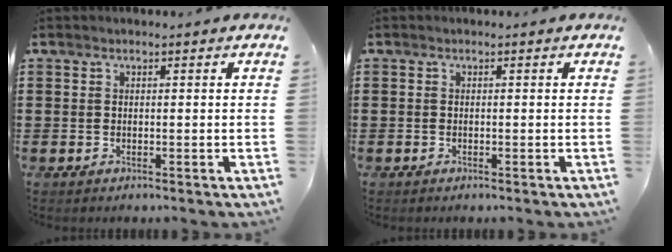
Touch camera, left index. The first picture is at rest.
{"total": 0.0}